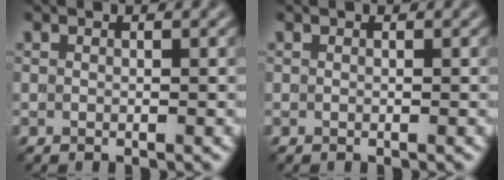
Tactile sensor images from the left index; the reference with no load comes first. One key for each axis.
{"total": 0.0}